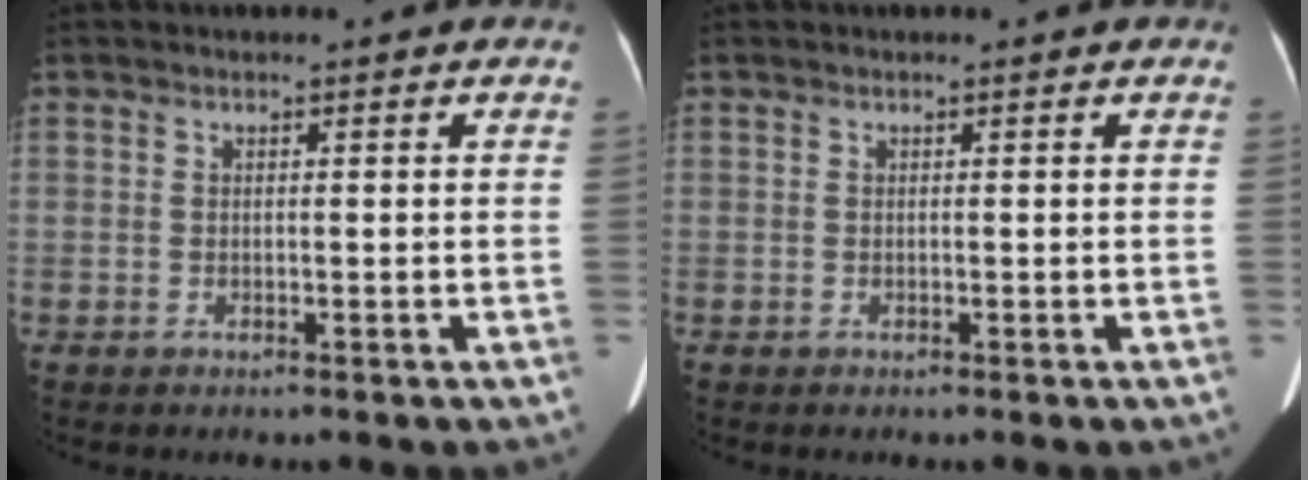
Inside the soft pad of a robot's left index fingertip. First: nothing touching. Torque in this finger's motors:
{"motor_torque": [0.11, 0.05, 0.04, 0.02]}